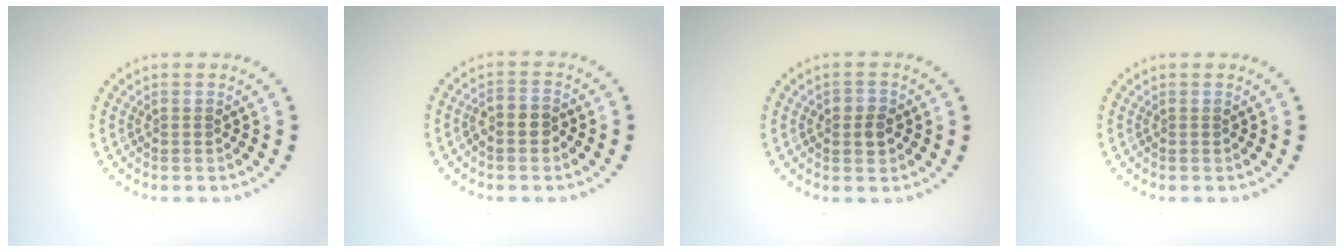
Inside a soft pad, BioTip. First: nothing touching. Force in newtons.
{"total": 2.0, "press": 1.8, "slide": 0.8}
{"total": 1.9, "press": 1.9, "slide": 0.3}
{"total": 0.0}